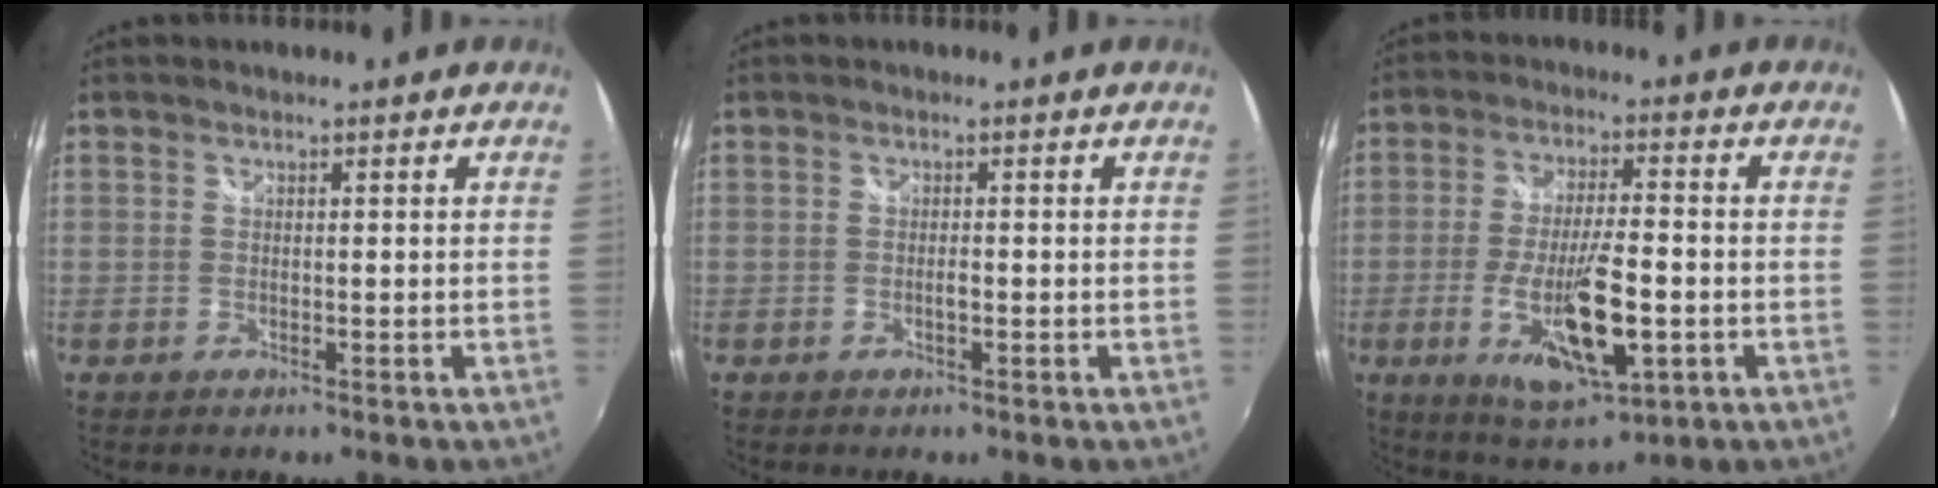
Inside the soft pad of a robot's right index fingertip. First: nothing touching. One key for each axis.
{"total": 1.0, "fx": -0.4, "fy": 0.3, "fz": 0.8, "tx": -0.016, "ty": 0.000, "tz": -0.007}
{"total": 14.8, "fx": -4.2, "fy": 4.4, "fz": 13.5, "tx": -0.259, "ty": -0.027, "tz": -0.066}